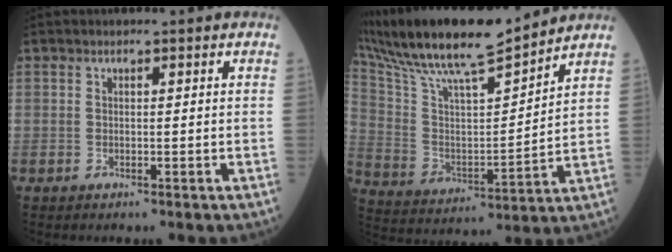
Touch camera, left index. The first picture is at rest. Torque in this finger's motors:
{"motor_torque": [0.18, -0.72, 0.65, 0.21]}